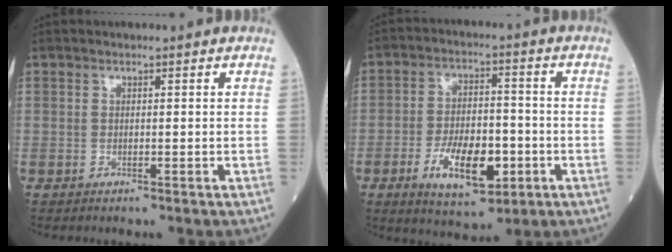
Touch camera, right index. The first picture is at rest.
{"total": 10.7, "force": [-3.8, 4.3, 9.0], "torque": [-0.167, -0.004, -0.060]}